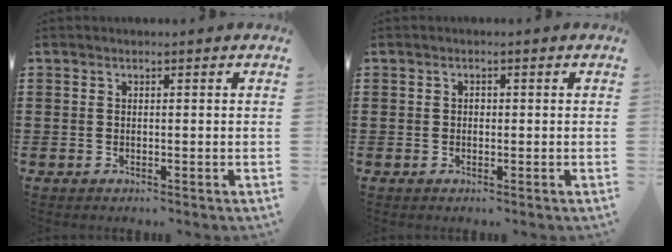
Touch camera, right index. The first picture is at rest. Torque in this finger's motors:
{"motor_torque": [0.30, -0.22, 0.00, 0.01]}